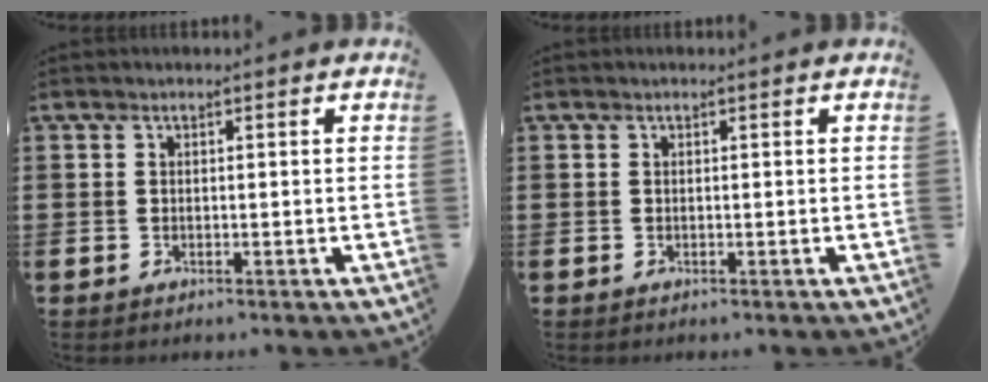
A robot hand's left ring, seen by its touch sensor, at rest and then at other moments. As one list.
[{"total": 0.0}]